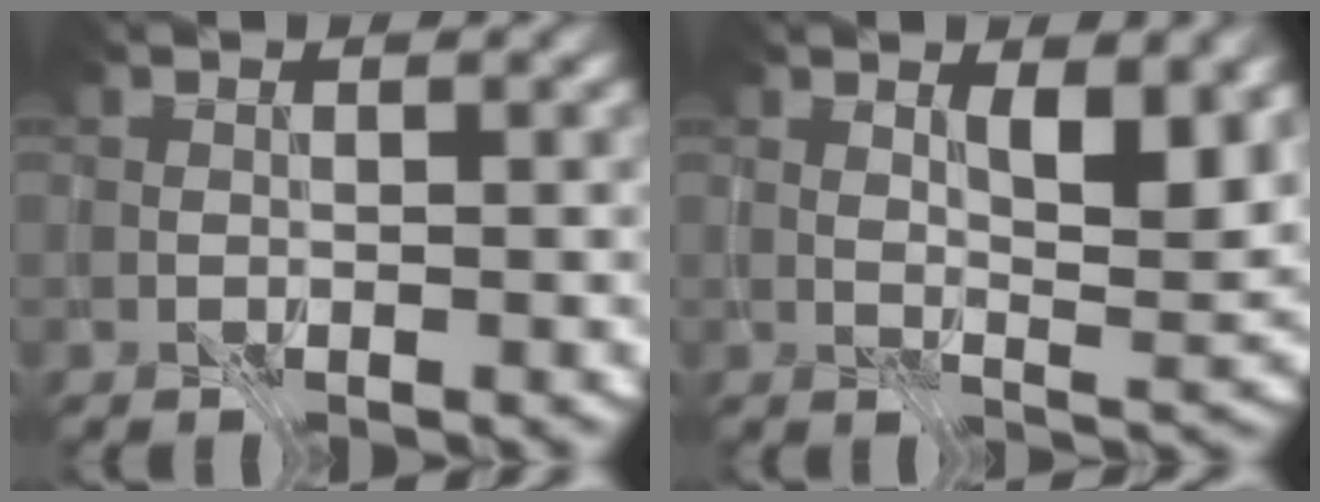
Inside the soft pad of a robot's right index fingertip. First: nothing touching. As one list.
[{"total": 4.1, "force": [1.9, 1.1, 3.4], "torque": [-0.059, -0.006, 0.035]}]